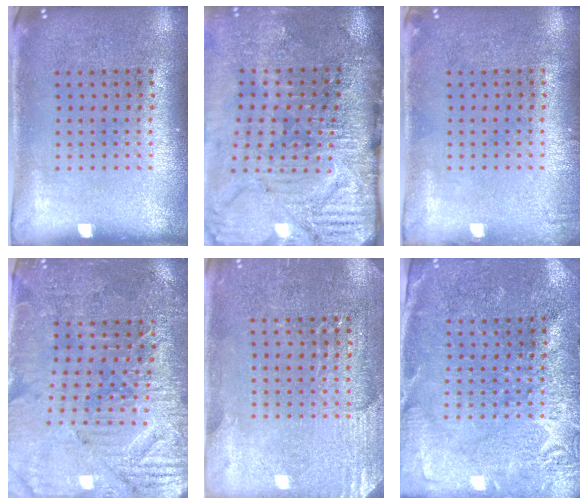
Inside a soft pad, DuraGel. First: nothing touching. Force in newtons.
{"total": 4.9, "press": 4.1, "slide": 2.8}
{"total": 0.7, "press": 0.7, "slide": 0.1}
{"total": 3.4, "press": 3.4, "slide": 0.6}
{"total": 2.9, "press": 2.9, "slide": 0.5}
{"total": 2.8, "press": 2.8, "slide": 0.1}